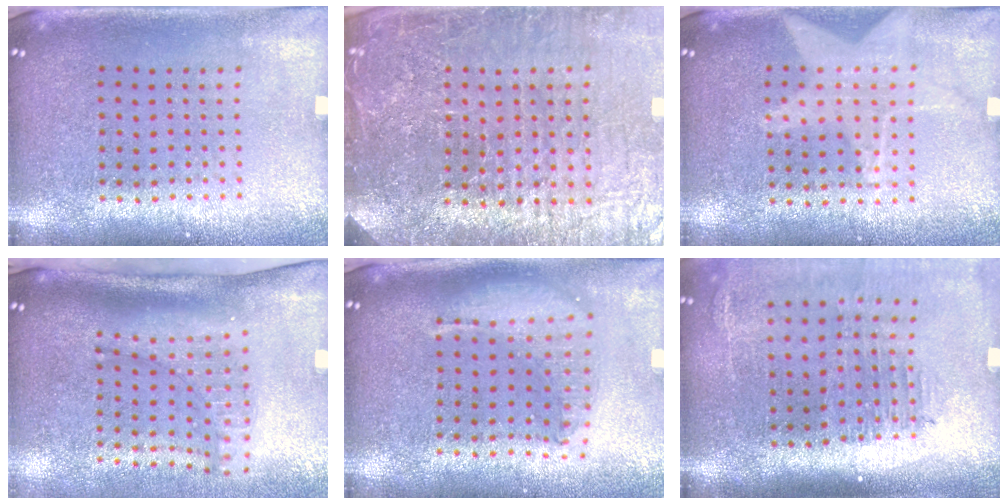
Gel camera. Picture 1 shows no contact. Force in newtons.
{"total": 5.5, "press": 5.0, "slide": 2.4}
{"total": 1.1, "press": 1.0, "slide": 0.4}
{"total": 2.0, "press": 1.5, "slide": 1.3}
{"total": 1.8, "press": 1.6, "slide": 1.0}
{"total": 2.1, "press": 1.7, "slide": 1.2}